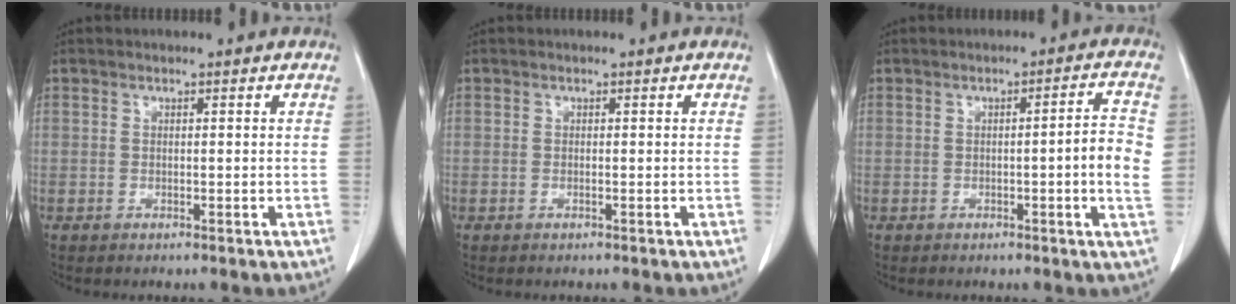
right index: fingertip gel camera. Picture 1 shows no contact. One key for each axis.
{"total": 0.0}
{"total": 5.8, "fx": -0.4, "fy": -0.2, "fz": 5.8, "tx": -0.075, "ty": 0.002, "tz": -0.009}